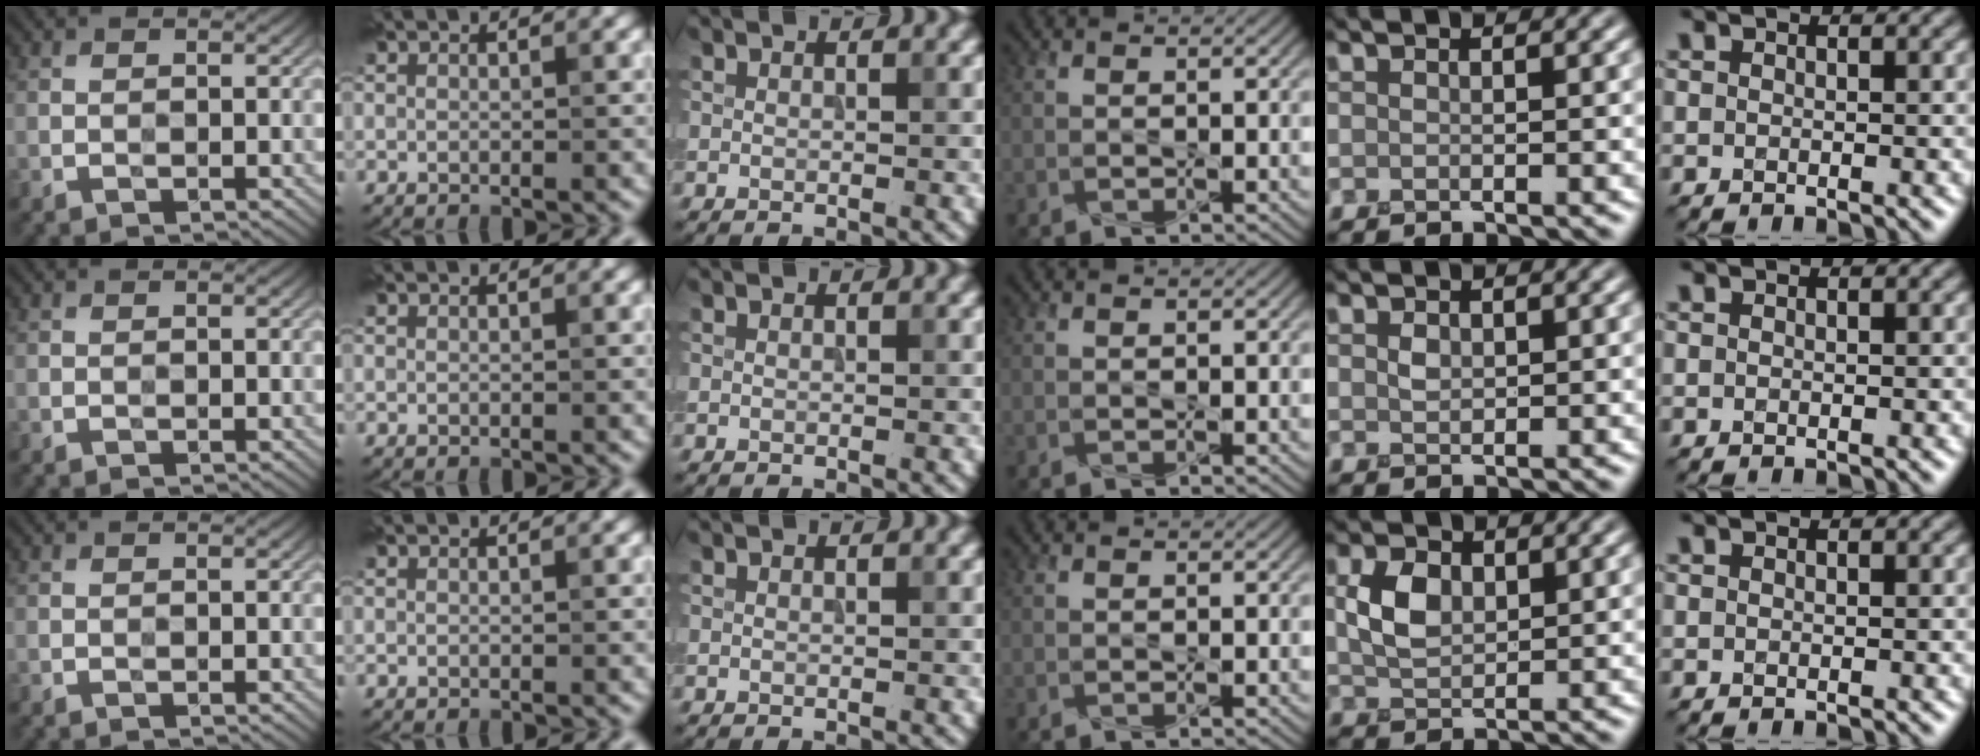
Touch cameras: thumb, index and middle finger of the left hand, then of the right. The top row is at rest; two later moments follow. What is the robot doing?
{"motion": "press", "object": "joystick"}